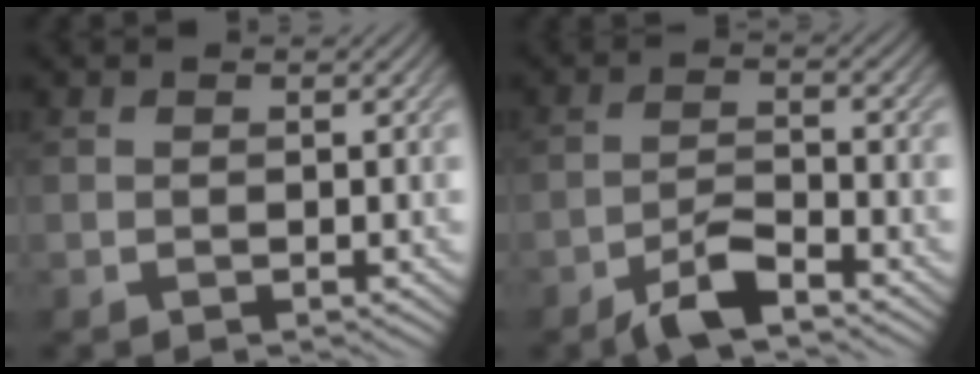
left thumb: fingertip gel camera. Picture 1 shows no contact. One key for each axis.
{"total": 4.8, "fx": -3.6, "fy": 1.0, "fz": 3.0, "tx": -0.062, "ty": 0.003, "tz": -0.076}